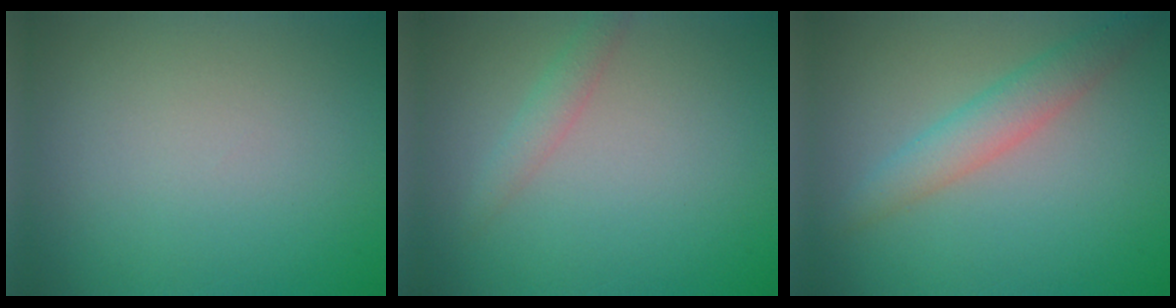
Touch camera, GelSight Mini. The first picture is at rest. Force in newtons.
{"total": 1.5, "press": 1.5, "slide": 0.0}
{"total": 3.1, "press": 3.1, "slide": 0.2}